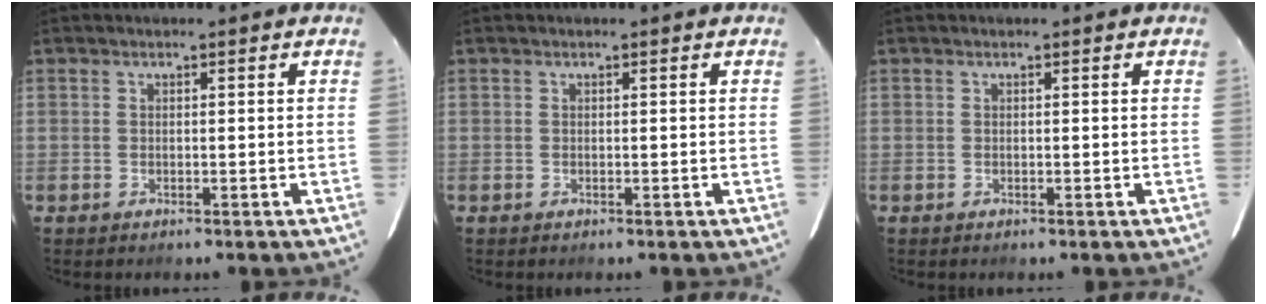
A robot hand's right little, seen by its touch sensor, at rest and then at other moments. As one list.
[{"total": 0.0}, {"total": 0.0}]